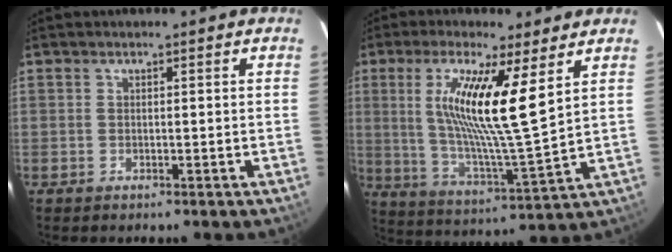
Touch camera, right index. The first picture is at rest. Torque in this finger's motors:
{"motor_torque": [1.65, 0.49, 0.71, 0.21]}